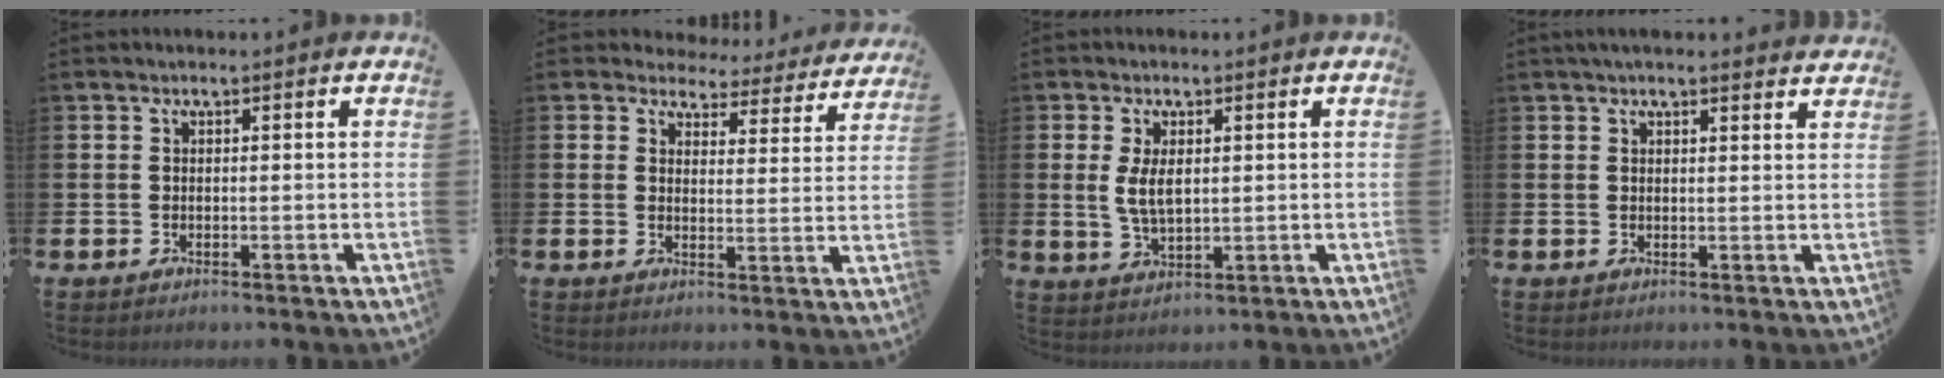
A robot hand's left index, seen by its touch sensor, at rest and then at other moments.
{"total": 3.6, "force": [3.2, 1.7, 0.3], "torque": [-0.013, -0.032, 0.048]}
{"total": 4.4, "force": [1.1, 2.2, 3.7], "torque": [-0.066, 0.004, 0.016]}
{"total": 2.4, "force": [2.3, 0.3, 0.6], "torque": [-0.016, -0.005, 0.042]}